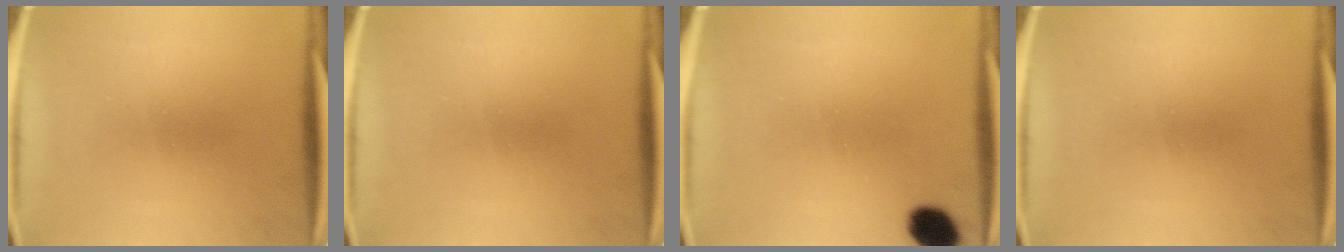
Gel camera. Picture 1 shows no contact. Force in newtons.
{"total": 0.0}
{"total": 6.4}
{"total": 0.0}